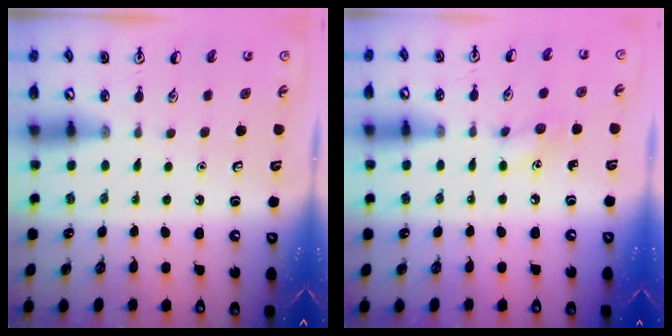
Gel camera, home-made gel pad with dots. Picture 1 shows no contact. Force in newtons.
{"total": 6.3, "press": 6.1, "slide": 1.4}